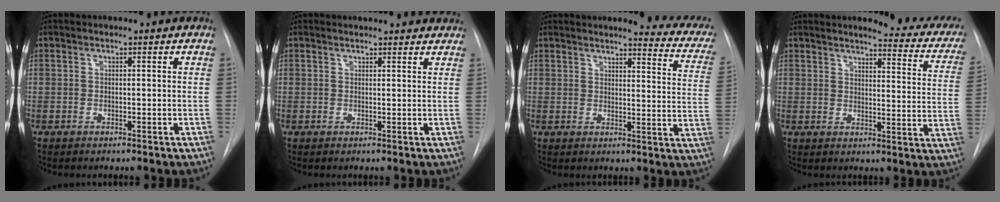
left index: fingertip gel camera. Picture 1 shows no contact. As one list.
[{"total": 7.5, "force": [7.1, 1.8, 1.6], "torque": [-0.007, 0.013, 0.065]}, {"total": 12.9, "force": [11.7, 2.2, 5.0], "torque": [-0.034, -0.052, 0.105]}, {"total": 16.7, "force": [15.1, 2.8, 6.6], "torque": [-0.056, -0.060, 0.149]}]